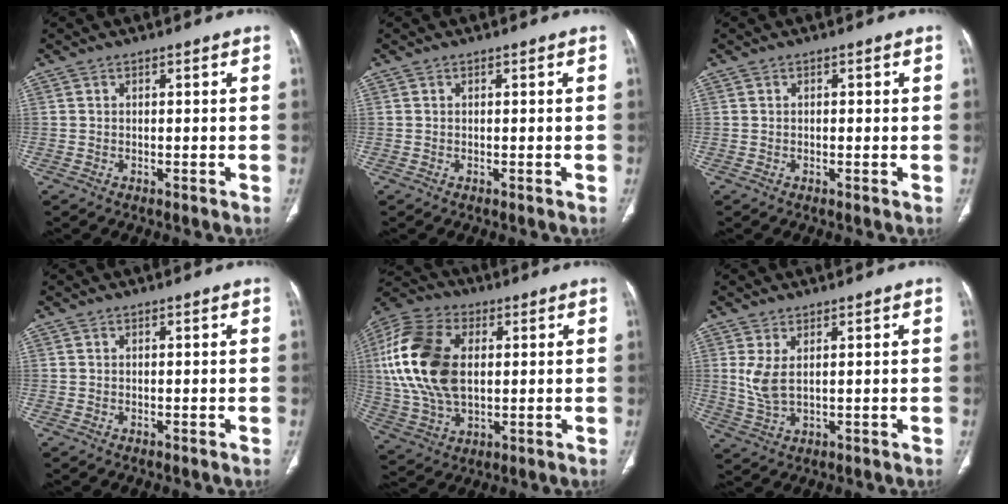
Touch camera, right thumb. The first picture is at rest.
{"total": 0.0}
{"total": 0.5, "force": [0.0, 0.3, 0.4], "torque": [-0.001, 0.000, -0.001]}
{"total": 0.0}
{"total": 20.0, "force": [2.9, 12.3, 15.5], "torque": [-0.319, 0.001, 0.052]}
{"total": 4.8, "force": [1.4, 2.0, 4.1], "torque": [-0.097, -0.009, 0.039]}